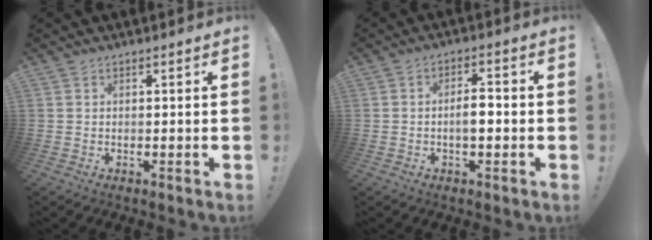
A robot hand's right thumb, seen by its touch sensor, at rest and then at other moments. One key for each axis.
{"total": 5.2, "fx": -1.1, "fy": 2.2, "fz": 4.5, "tx": -0.063, "ty": 0.007, "tz": -0.023}